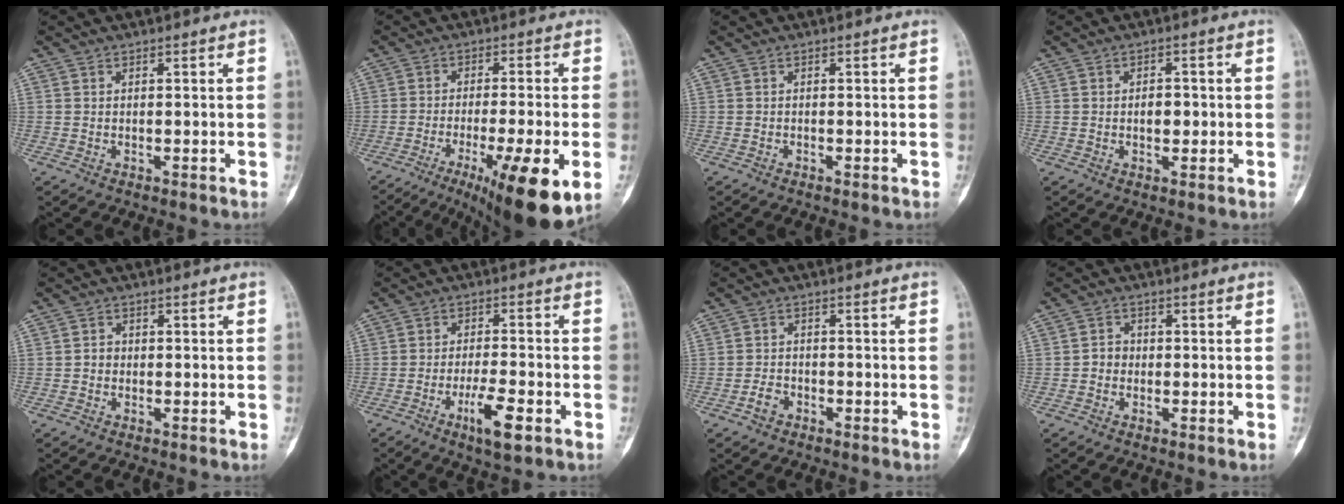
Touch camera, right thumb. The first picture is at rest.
{"total": 16.9, "force": [-6.9, 3.1, 15.2], "torque": [-0.201, -0.009, -0.098]}
{"total": 0.0}
{"total": 3.1, "force": [-0.1, 1.9, 2.5], "torque": [-0.028, 0.003, -0.002]}
{"total": 1.5, "force": [-0.2, 1.3, 0.6], "torque": [-0.002, 0.006, -0.007]}
{"total": 7.2, "force": [-3.4, 1.7, 6.1], "torque": [-0.107, 0.010, -0.055]}
{"total": 2.6, "force": [-1.5, 1.7, 1.2], "torque": [-0.017, 0.013, -0.027]}
{"total": 2.2, "force": [-0.5, 2.0, 0.9], "torque": [-0.002, 0.008, -0.015]}